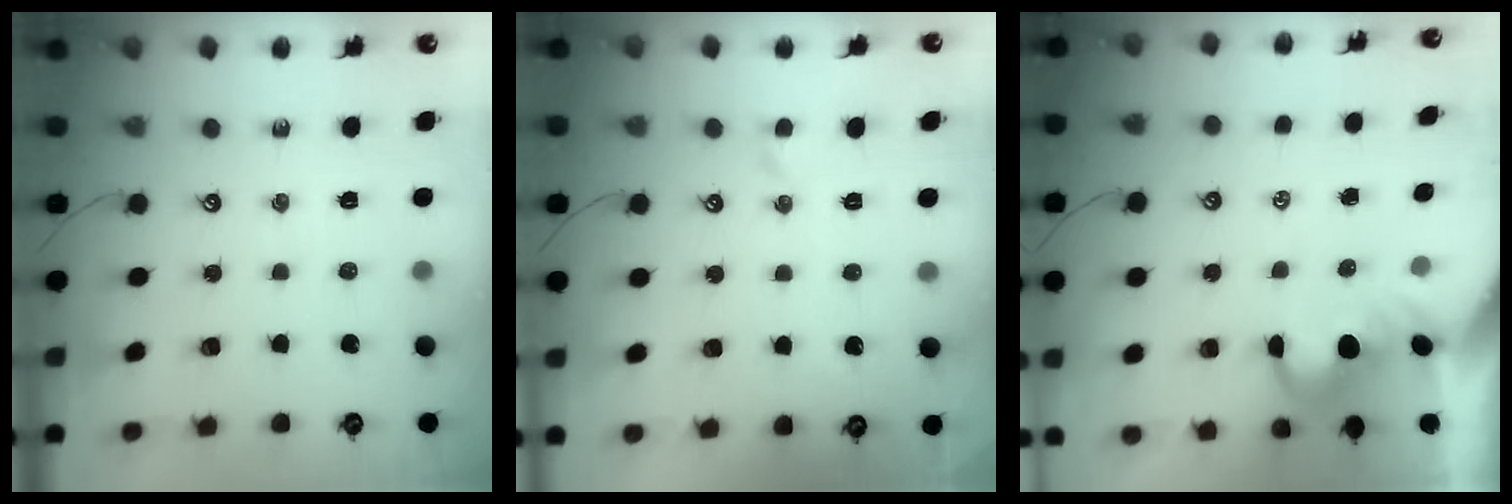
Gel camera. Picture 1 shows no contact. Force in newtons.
{"total": 1.0, "press": 0.9, "slide": 0.4}
{"total": 3.0, "press": 2.8, "slide": 1.1}